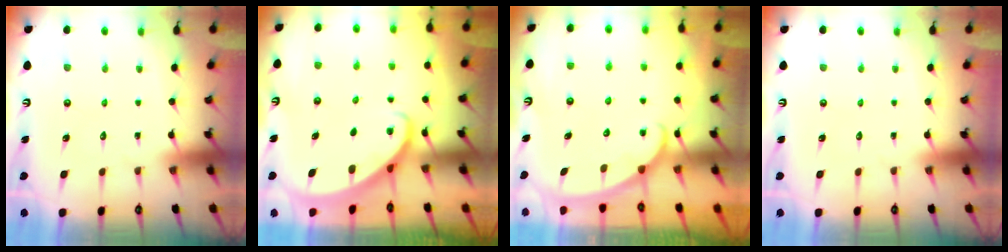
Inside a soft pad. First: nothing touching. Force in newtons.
{"total": 2.1, "press": 2.1, "slide": 0.2}
{"total": 1.7, "press": 1.7, "slide": 0.2}
{"total": 0.0}